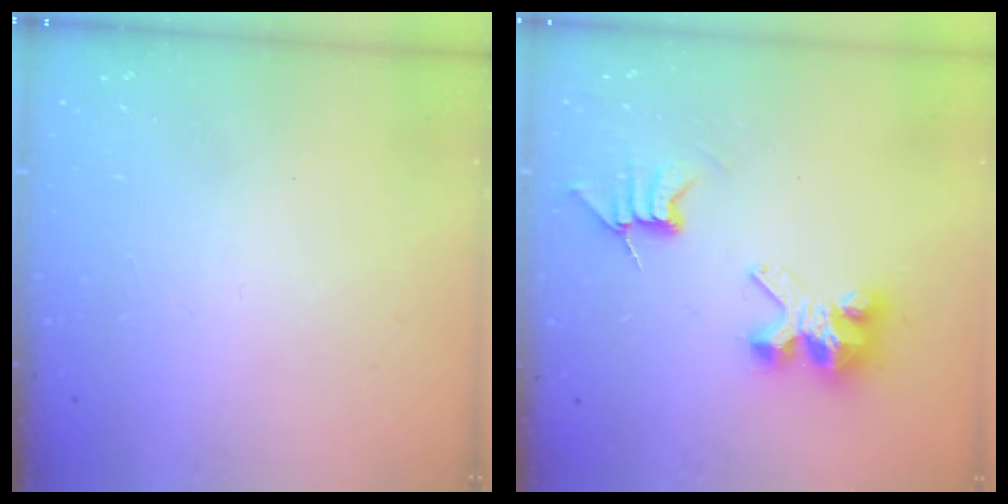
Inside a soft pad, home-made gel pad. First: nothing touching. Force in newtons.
{"total": 8.3, "press": 8.3, "slide": 0.5}